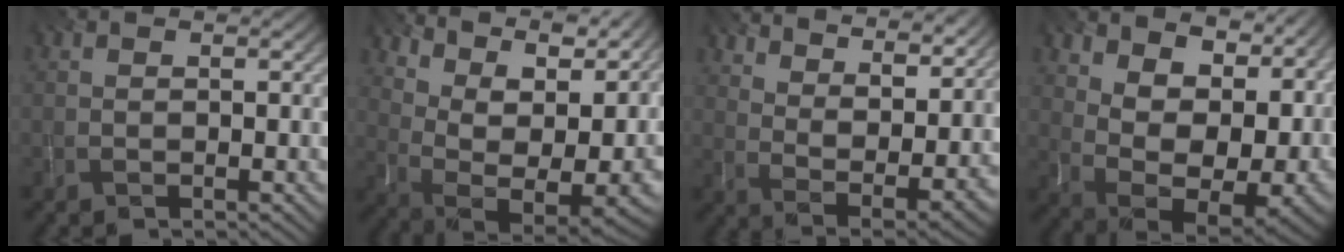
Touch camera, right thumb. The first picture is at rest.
{"total": 15.2, "force": [6.9, 7.2, 11.5], "torque": [-0.114, 0.043, 0.133]}
{"total": 13.9, "force": [10.4, 4.8, 7.9], "torque": [-0.147, -0.002, 0.140]}
{"total": 14.9, "force": [5.3, 7.7, 11.7], "torque": [-0.175, 0.016, 0.119]}